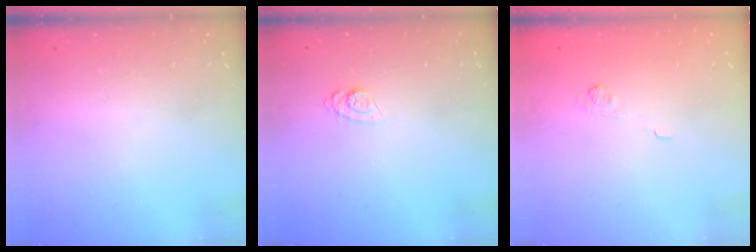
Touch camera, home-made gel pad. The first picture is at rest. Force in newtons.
{"total": 7.5, "press": 7.5, "slide": 0.8}
{"total": 6.7, "press": 6.5, "slide": 1.5}